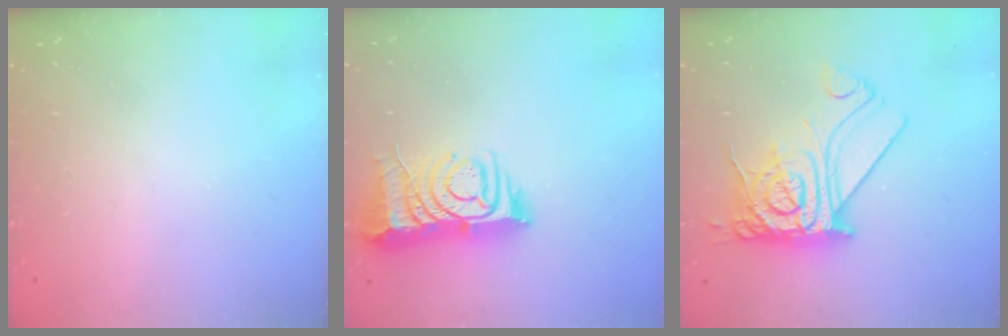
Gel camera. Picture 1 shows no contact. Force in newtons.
{"total": 9.5, "press": 9.4, "slide": 1.2}
{"total": 15.8, "press": 15.7, "slide": 1.4}